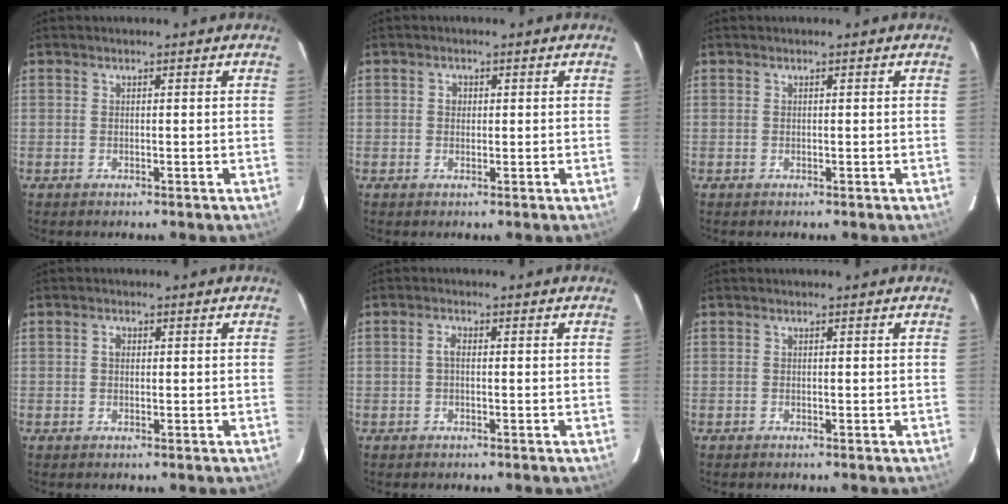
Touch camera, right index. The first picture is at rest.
{"total": 1.4, "force": [0.1, 1.3, 0.4], "torque": [-0.006, 0.006, 0.000]}
{"total": 0.0}
{"total": 1.2, "force": [0.2, 1.0, 0.7], "torque": [-0.012, 0.007, 0.001]}
{"total": 1.4, "force": [-0.2, 0.7, 1.2], "torque": [-0.025, 0.007, -0.006]}
{"total": 0.0}